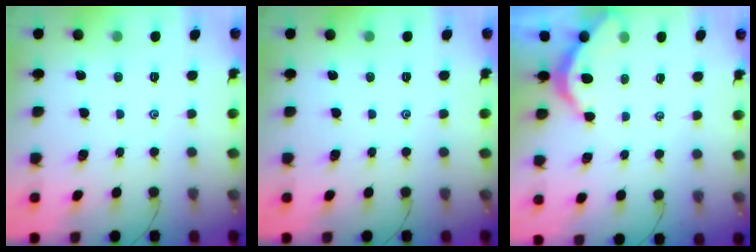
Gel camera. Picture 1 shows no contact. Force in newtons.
{"total": 0.0}
{"total": 3.1, "press": 3.0, "slide": 0.2}